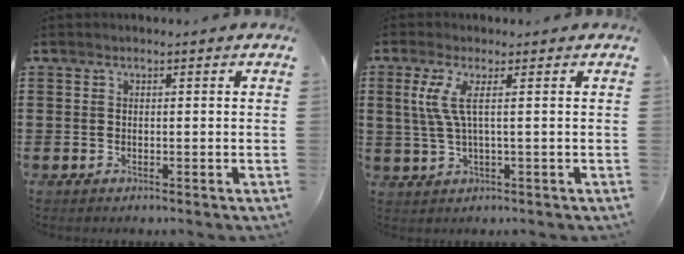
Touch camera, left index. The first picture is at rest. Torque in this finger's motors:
{"motor_torque": [0.30, -0.04, 0.47, 0.19]}